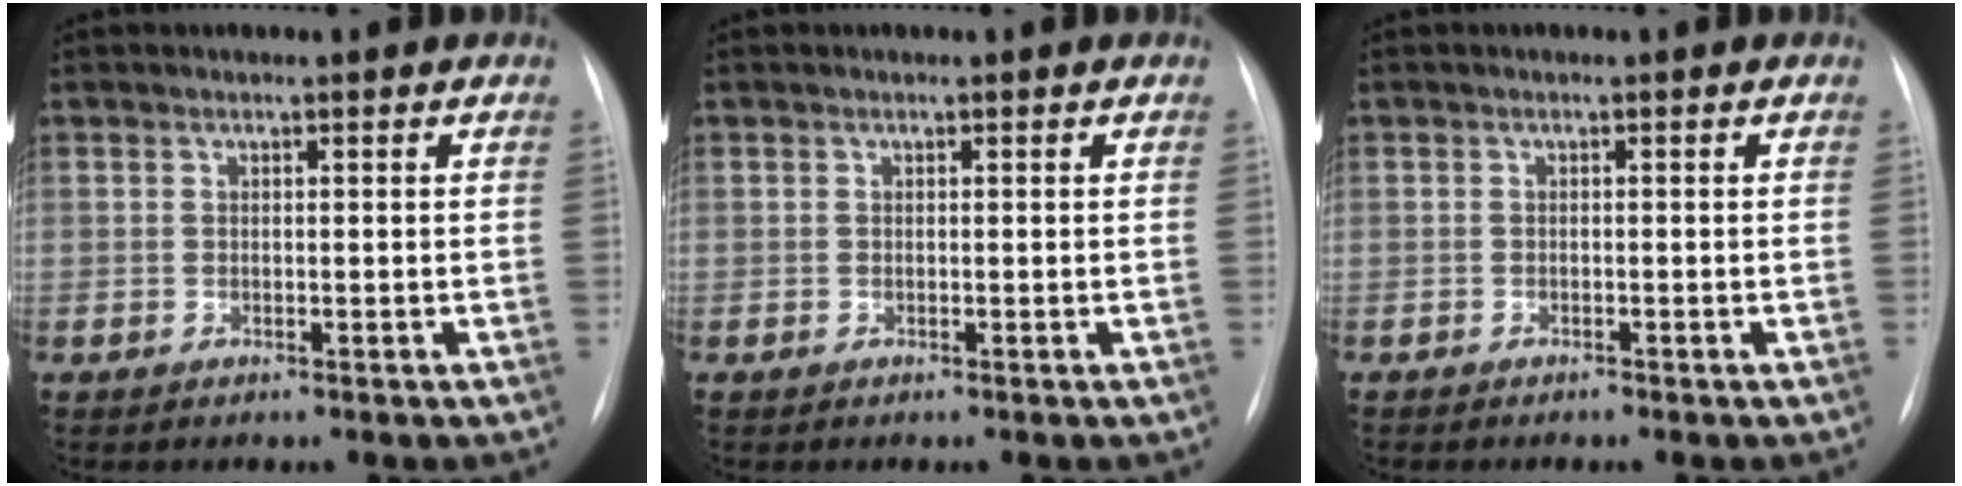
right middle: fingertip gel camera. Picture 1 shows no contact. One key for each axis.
{"total": 0.0}
{"total": 0.6, "fx": -0.5, "fy": 0.1, "fz": 0.1, "tx": -0.006, "ty": -0.001, "tz": -0.012}